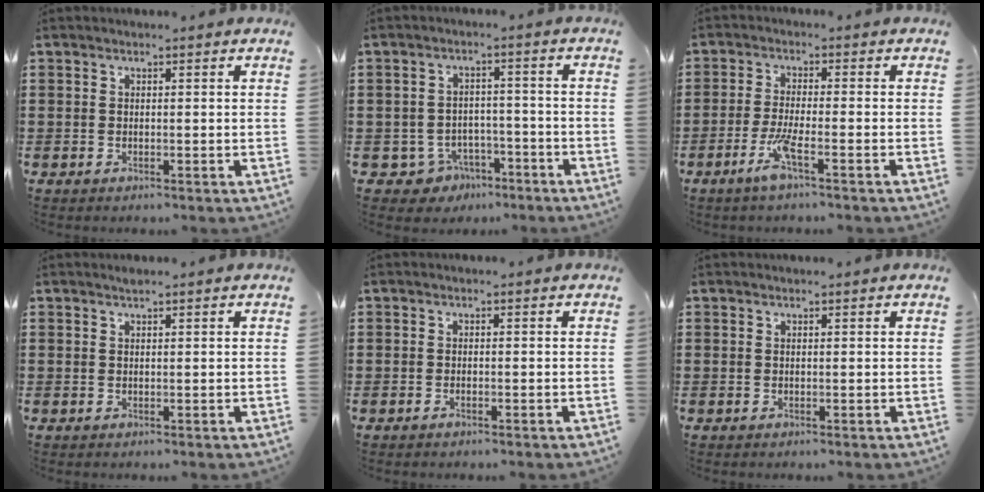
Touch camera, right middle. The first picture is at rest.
{"total": 4.1, "force": [-3.1, 2.5, 0.8], "torque": [-0.031, 0.007, -0.065]}
{"total": 4.6, "force": [-2.5, 0.3, 3.8], "torque": [-0.084, -0.009, -0.051]}
{"total": 0.5, "force": [0.4, 0.1, 0.3], "torque": [-0.007, -0.001, 0.008]}
{"total": 0.5, "force": [-0.3, 0.1, 0.4], "torque": [-0.009, -0.003, -0.005]}
{"total": 0.0}